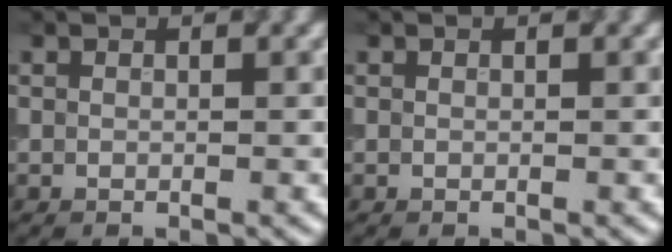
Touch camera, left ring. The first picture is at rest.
{"total": 0.0}